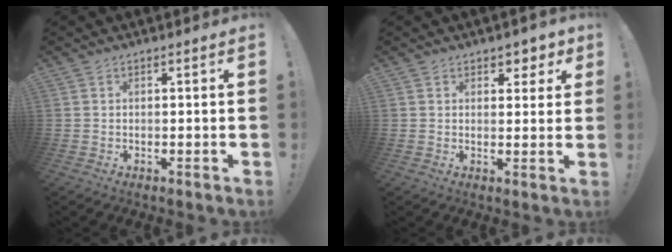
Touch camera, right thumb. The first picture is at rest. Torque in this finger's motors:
{"motor_torque": [-0.01, 0.01, -0.07, 0.21, 0.00]}